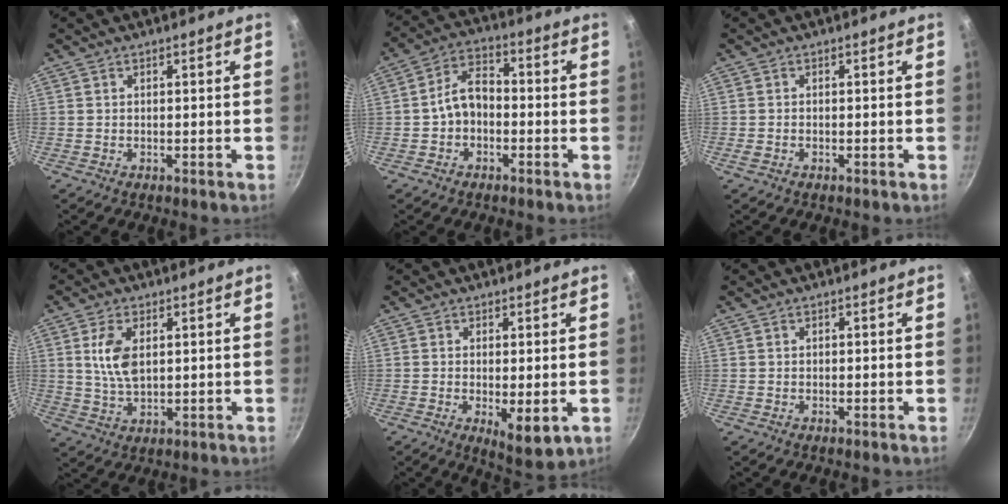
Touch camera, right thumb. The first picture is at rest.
{"total": 7.3, "force": [-1.4, 5.1, 5.0], "torque": [-0.066, 0.036, -0.035]}
{"total": 1.0, "force": [-0.5, 0.5, 0.6], "torque": [-0.019, 0.004, -0.011]}
{"total": 7.3, "force": [1.7, 4.0, 5.9], "torque": [-0.109, -0.009, 0.035]}
{"total": 6.7, "force": [-1.2, 2.3, 6.2], "torque": [-0.091, -0.016, -0.008]}
{"total": 0.0}